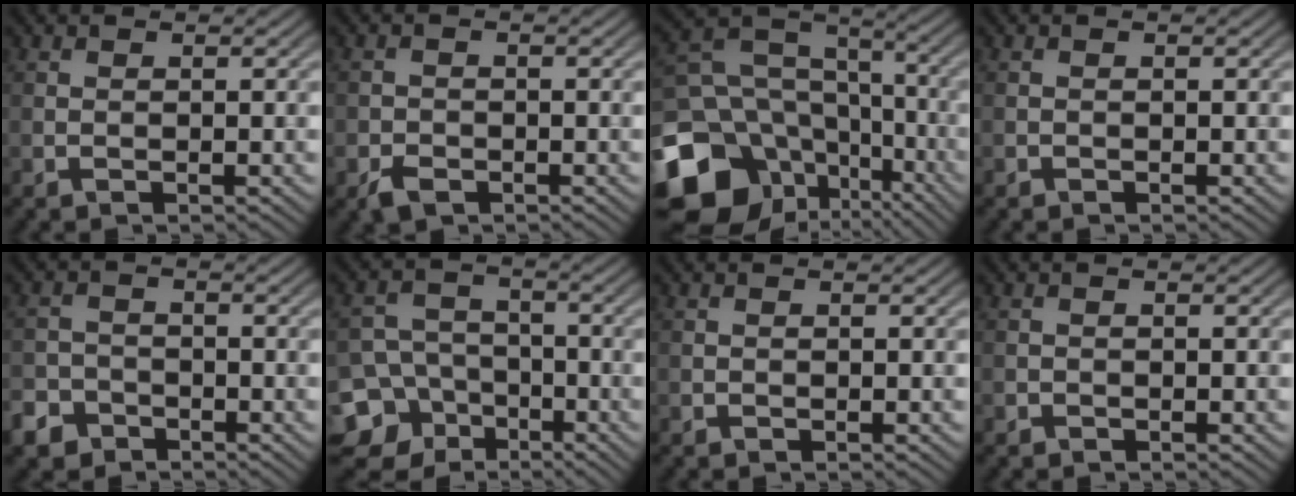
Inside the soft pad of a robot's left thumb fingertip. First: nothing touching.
{"total": 2.5, "force": [-1.4, 1.7, 1.0], "torque": [-0.018, -0.006, -0.033]}
{"total": 19.0, "force": [-8.4, 14.7, 8.7], "torque": [-0.236, -0.031, -0.127]}
{"total": 0.0}
{"total": 4.1, "force": [-2.9, 2.6, 1.0], "torque": [-0.020, 0.000, -0.059]}
{"total": 11.1, "force": [-5.7, 9.1, 2.7], "torque": [-0.080, -0.027, -0.110]}
{"total": 0.0}
{"total": 0.6, "force": [-0.4, 0.4, 0.0], "torque": [0.002, -0.002, -0.007]}